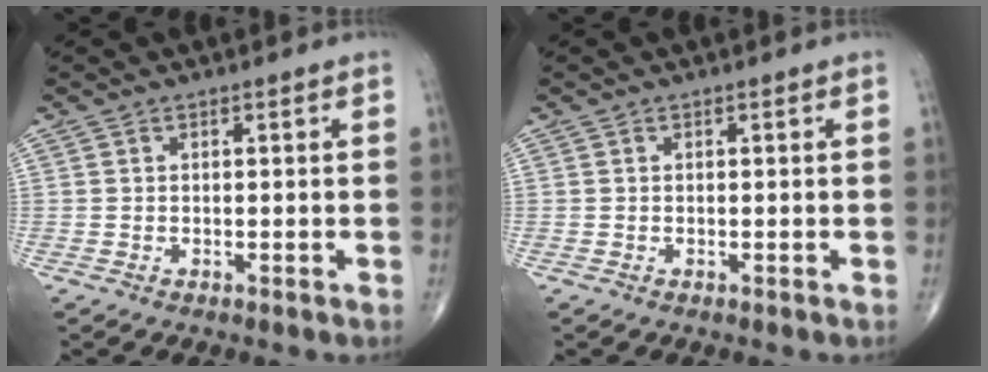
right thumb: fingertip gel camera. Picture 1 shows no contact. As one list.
[{"total": 0.0}]